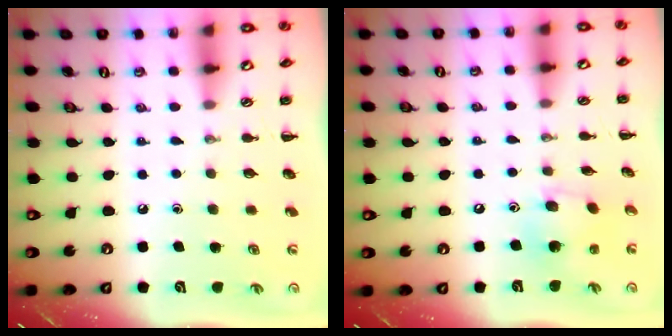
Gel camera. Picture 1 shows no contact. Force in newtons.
{"total": 9.3, "press": 9.0, "slide": 2.2}